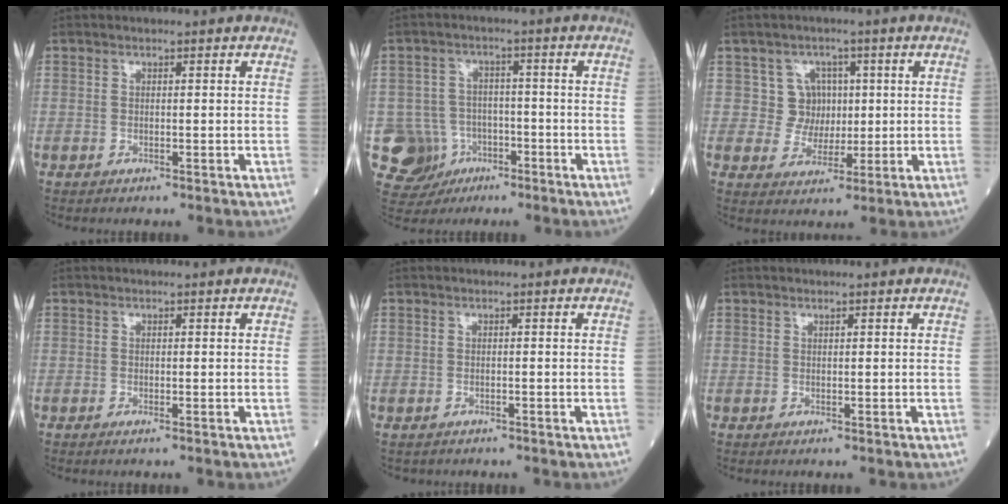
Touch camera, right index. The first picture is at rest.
{"total": 8.4, "force": [-3.0, 7.8, 1.0], "torque": [-0.030, 0.008, -0.038]}
{"total": 4.9, "force": [1.1, 4.8, 0.3], "torque": [0.005, 0.010, 0.018]}
{"total": 0.0}
{"total": 1.1, "force": [-0.7, 0.8, -0.2], "torque": [-0.009, 0.003, -0.012]}
{"total": 0.0}